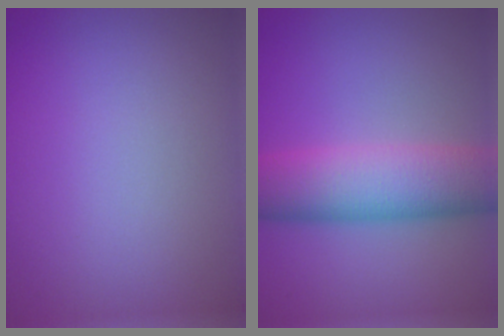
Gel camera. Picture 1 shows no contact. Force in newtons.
{"total": 8.7, "press": 8.7, "slide": 0.4}